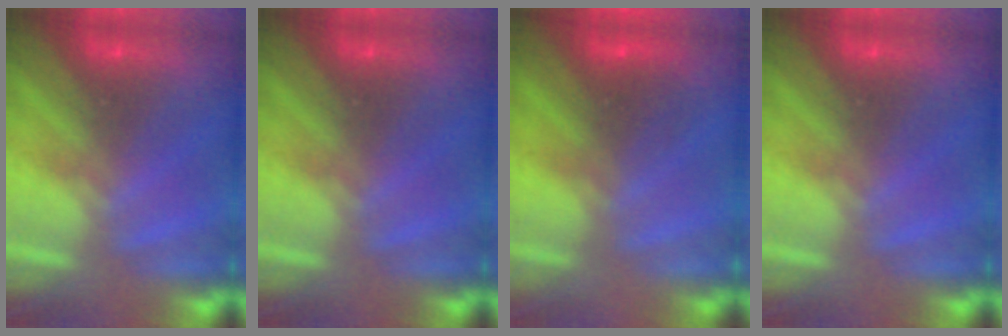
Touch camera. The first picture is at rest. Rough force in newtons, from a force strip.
{"total": 0.0}
{"total": 2.7}
{"total": 0.0}